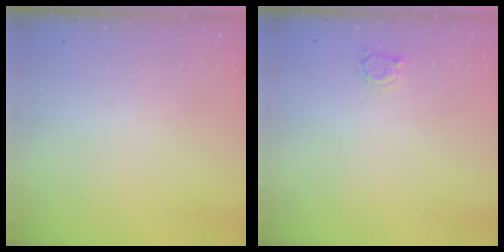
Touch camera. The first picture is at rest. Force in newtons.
{"total": 2.9, "press": 2.9, "slide": 0.4}